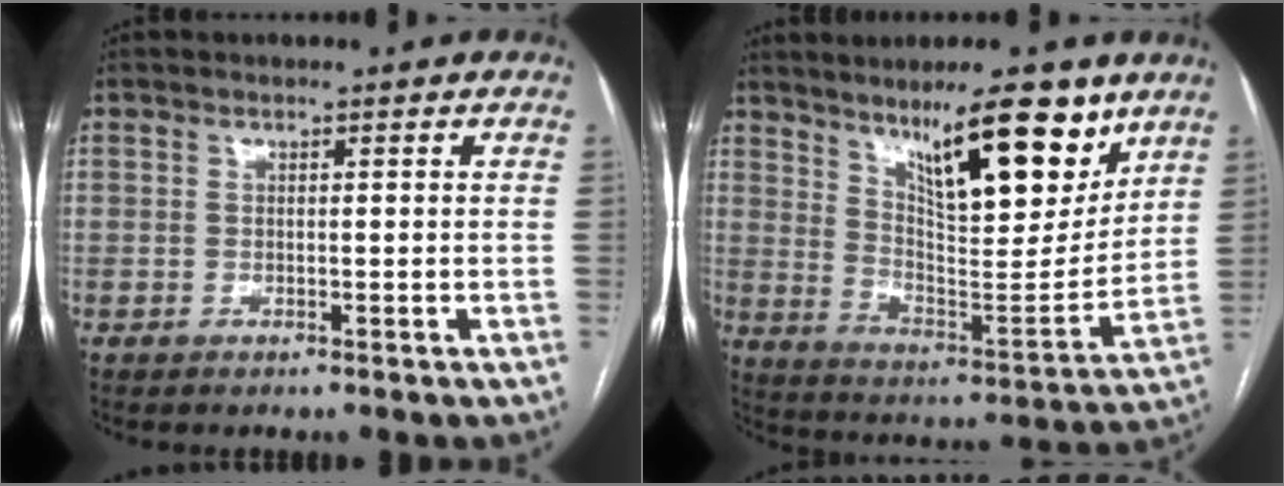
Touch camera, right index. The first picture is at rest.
{"total": 17.5, "force": [11.4, 3.5, 12.8], "torque": [-0.195, -0.017, 0.193]}